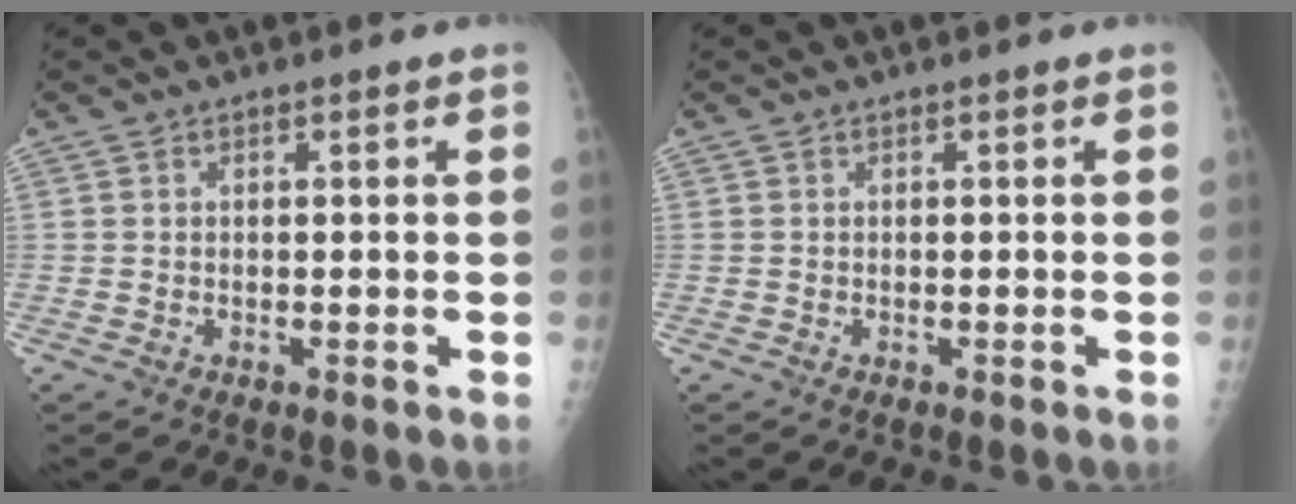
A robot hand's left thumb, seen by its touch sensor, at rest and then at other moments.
{"total": 0.0}